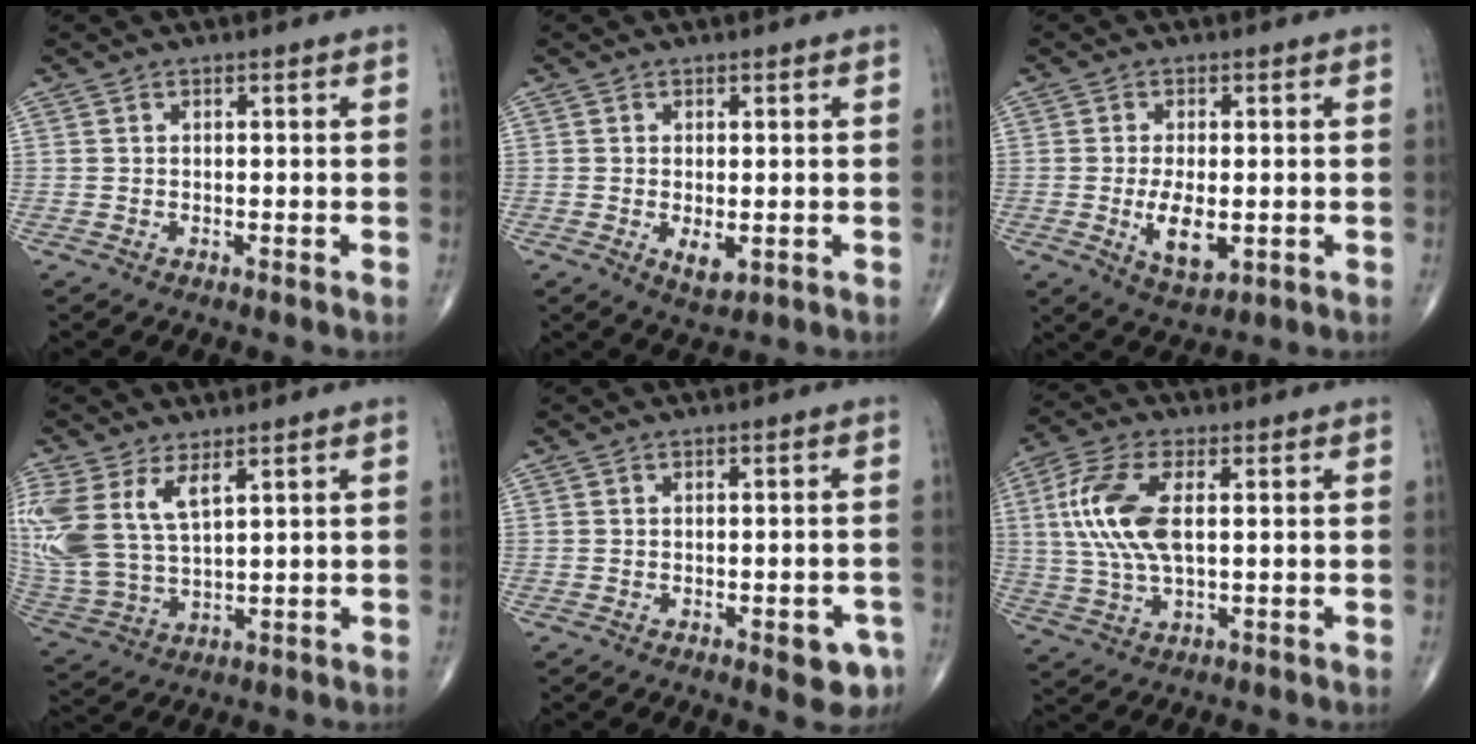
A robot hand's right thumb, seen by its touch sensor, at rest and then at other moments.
{"total": 3.5, "force": [-0.7, 1.7, 3.0], "torque": [-0.042, -0.008, -0.006]}
{"total": 7.1, "force": [-1.2, 3.4, 6.1], "torque": [-0.102, -0.012, -0.013]}
{"total": 14.2, "force": [5.9, 7.0, 10.8], "torque": [-0.254, -0.018, 0.130]}
{"total": 4.9, "force": [-2.4, 2.1, 3.8], "torque": [-0.024, 0.010, -0.025]}
{"total": 12.3, "force": [1.9, 5.6, 10.8], "torque": [-0.248, 0.004, 0.039]}